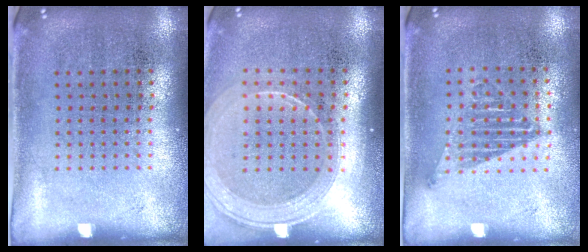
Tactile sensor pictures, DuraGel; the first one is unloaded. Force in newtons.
{"total": 1.8, "press": 1.6, "slide": 0.7}
{"total": 1.2, "press": 1.0, "slide": 0.6}